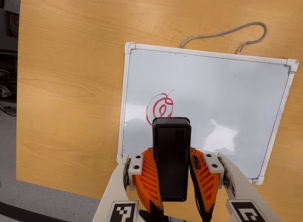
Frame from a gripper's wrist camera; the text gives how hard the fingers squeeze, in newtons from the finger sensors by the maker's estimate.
{"total": 9.1, "left": 6.8, "right": 11.4}